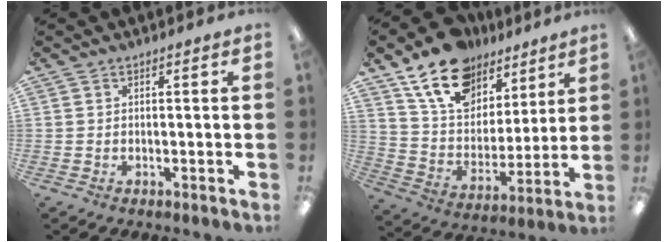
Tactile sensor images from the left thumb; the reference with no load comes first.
{"total": 17.8, "force": [12.3, 10.6, 7.2], "torque": [-0.137, -0.064, 0.227]}